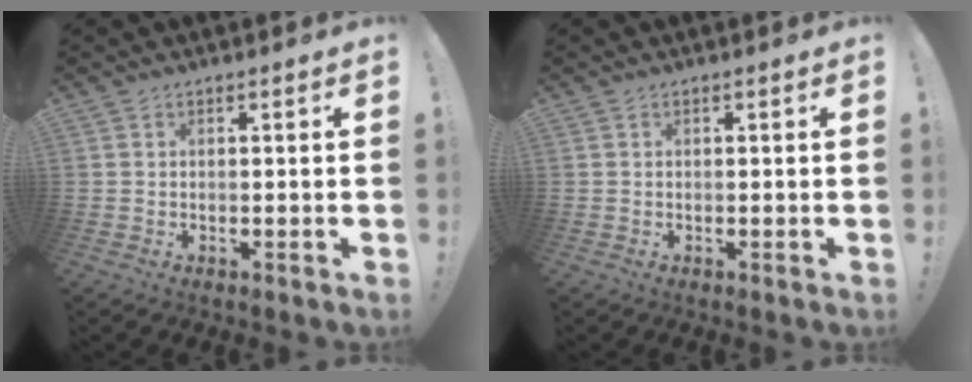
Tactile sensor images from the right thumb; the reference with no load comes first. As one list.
[{"total": 0.0}]